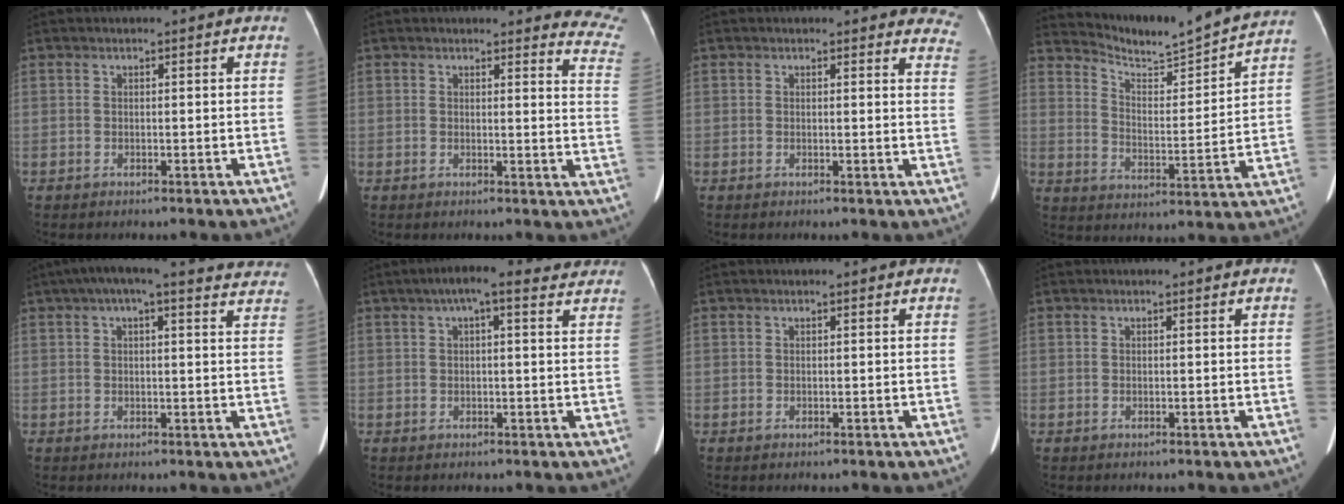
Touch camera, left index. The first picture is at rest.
{"total": 11.0, "force": [10.8, 1.3, 1.3], "torque": [0.025, -0.096, 0.069]}
{"total": 9.4, "force": [8.9, 2.4, 1.8], "torque": [0.020, -0.034, 0.057]}
{"total": 16.2, "force": [15.7, -0.4, 3.9], "torque": [-0.078, -0.046, 0.219]}
{"total": 18.5, "force": [15.8, 4.2, 8.8], "torque": [-0.115, 0.035, 0.179]}
{"total": 8.1, "force": [5.7, 2.1, 5.3], "torque": [-0.075, 0.037, 0.071]}
{"total": 0.0}
{"total": 0.0}